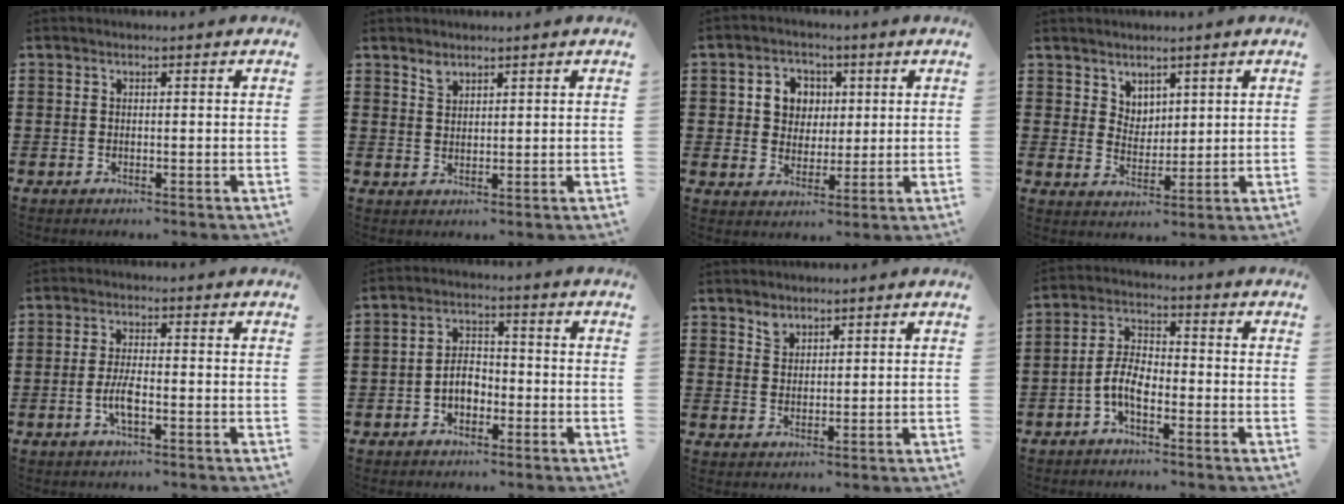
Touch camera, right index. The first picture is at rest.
{"total": 1.9, "force": [1.6, 0.8, 0.5], "torque": [-0.013, 0.001, 0.031]}
{"total": 5.3, "force": [1.2, 4.9, 1.8], "torque": [-0.050, 0.014, 0.018]}
{"total": 4.0, "force": [3.1, 2.4, 0.1], "torque": [-0.015, 0.000, 0.060]}
{"total": 3.7, "force": [-1.3, 1.0, 3.3], "torque": [-0.079, -0.004, -0.030]}
{"total": 4.1, "force": [-1.6, 2.7, 2.7], "torque": [-0.058, 0.006, -0.034]}
{"total": 2.2, "force": [1.9, 1.2, 0.3], "torque": [-0.010, 0.001, 0.037]}
{"total": 5.5, "force": [-2.5, 2.5, 4.2], "torque": [-0.107, 0.002, -0.058]}